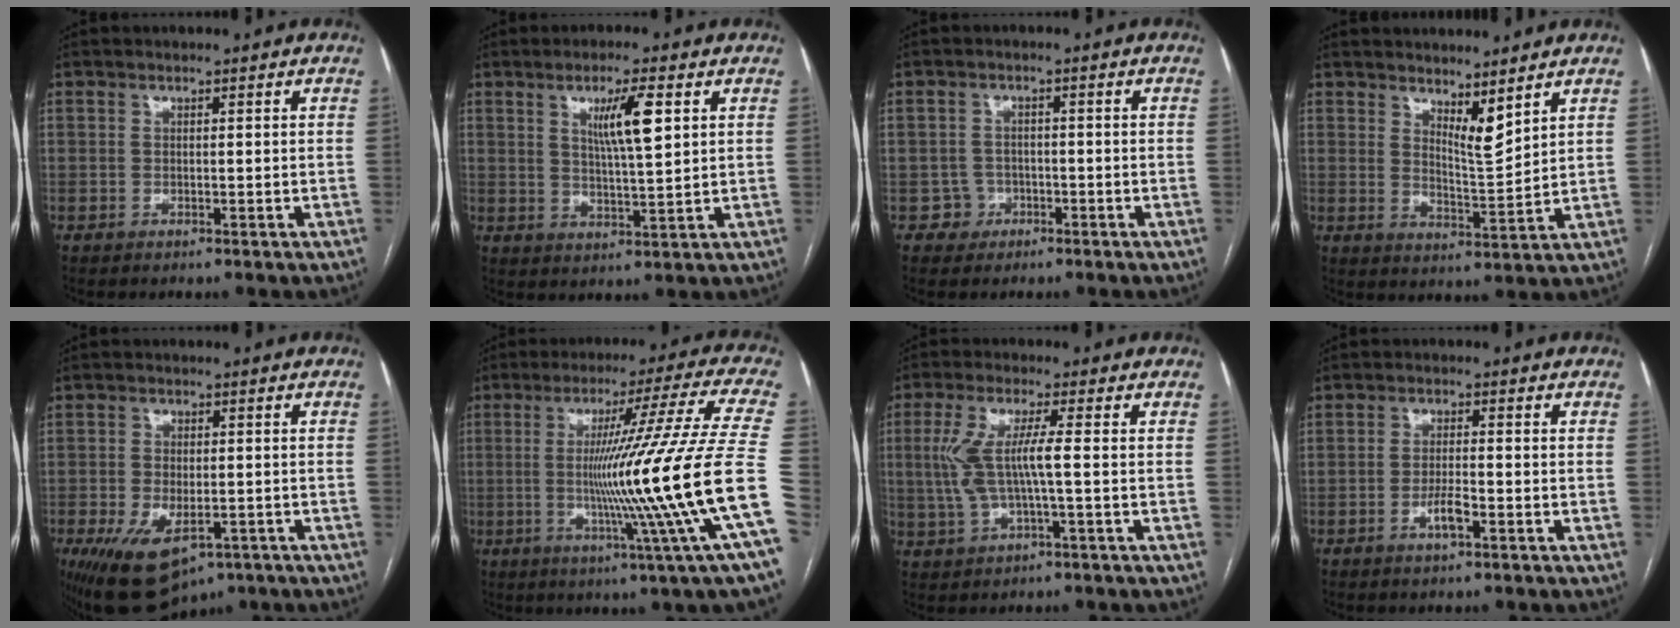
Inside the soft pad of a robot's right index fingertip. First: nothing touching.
{"total": 7.0, "force": [2.6, 0.5, 6.5], "torque": [-0.115, -0.002, 0.046]}
{"total": 3.0, "force": [-1.3, 2.6, -0.4], "torque": [0.020, 0.016, -0.023]}
{"total": 4.7, "force": [3.6, 0.6, 3.0], "torque": [-0.057, -0.020, 0.070]}
{"total": 11.7, "force": [-6.5, 6.0, 7.7], "torque": [-0.137, -0.012, -0.091]}
{"total": 25.1, "force": [-4.0, -3.0, 24.5], "torque": [-0.311, -0.020, -0.088]}
{"total": 7.4, "force": [0.0, 1.0, 7.4], "torque": [-0.166, 0.013, 0.001]}
{"total": 3.2, "force": [-1.5, 0.5, 2.8], "torque": [-0.055, -0.001, -0.026]}